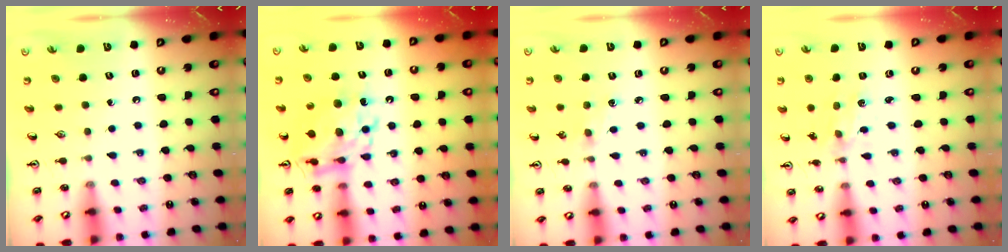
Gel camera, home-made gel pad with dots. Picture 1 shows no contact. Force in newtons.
{"total": 12.8, "press": 12.7, "slide": 1.3}
{"total": 5.2, "press": 5.1, "slide": 0.6}
{"total": 1.1, "press": 1.1, "slide": 0.3}